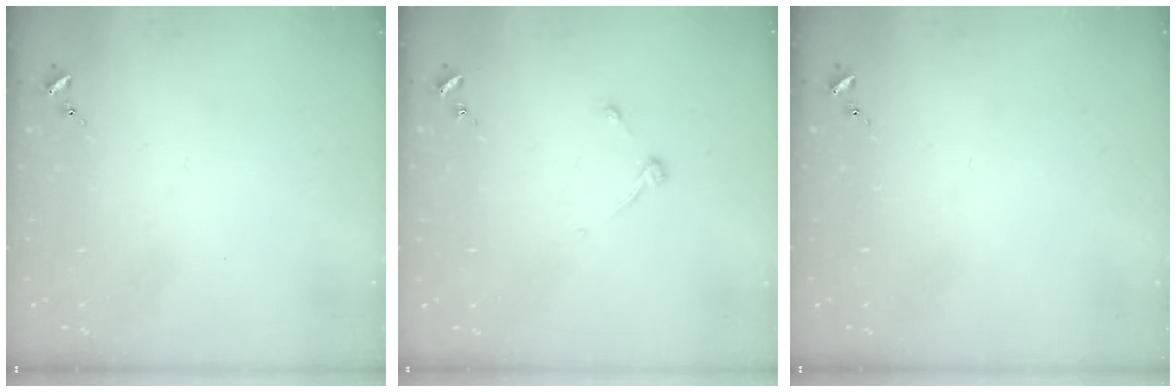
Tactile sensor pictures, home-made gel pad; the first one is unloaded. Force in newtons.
{"total": 3.7, "press": 3.6, "slide": 0.6}
{"total": 0.0}